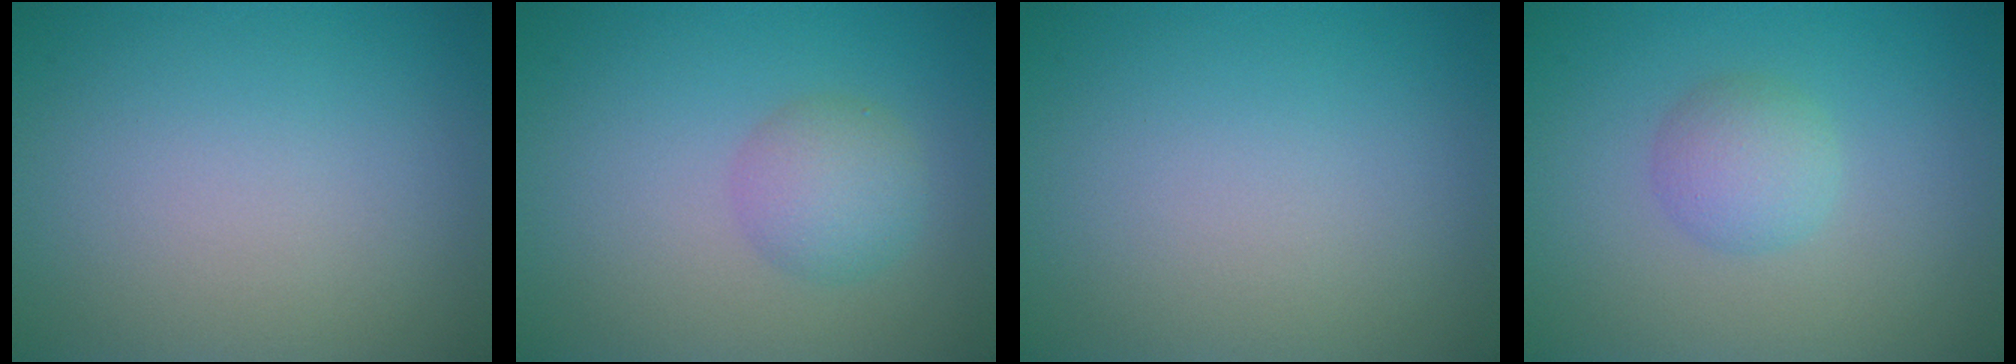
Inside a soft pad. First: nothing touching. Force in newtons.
{"total": 2.9, "press": 2.9, "slide": 0.1}
{"total": 0.0}
{"total": 2.5, "press": 2.5, "slide": 0.1}